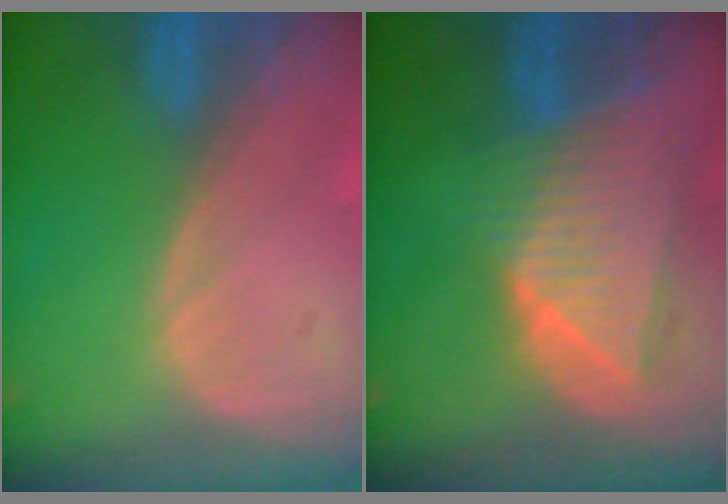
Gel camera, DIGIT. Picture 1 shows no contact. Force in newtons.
{"total": 9.1, "press": 8.0, "slide": 4.3}